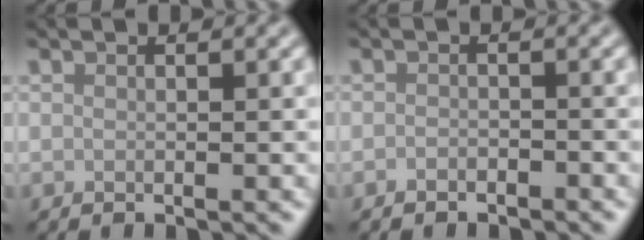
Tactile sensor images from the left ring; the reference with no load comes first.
{"total": 0.9, "force": [-0.7, 0.4, 0.3], "torque": [-0.003, -0.002, -0.014]}